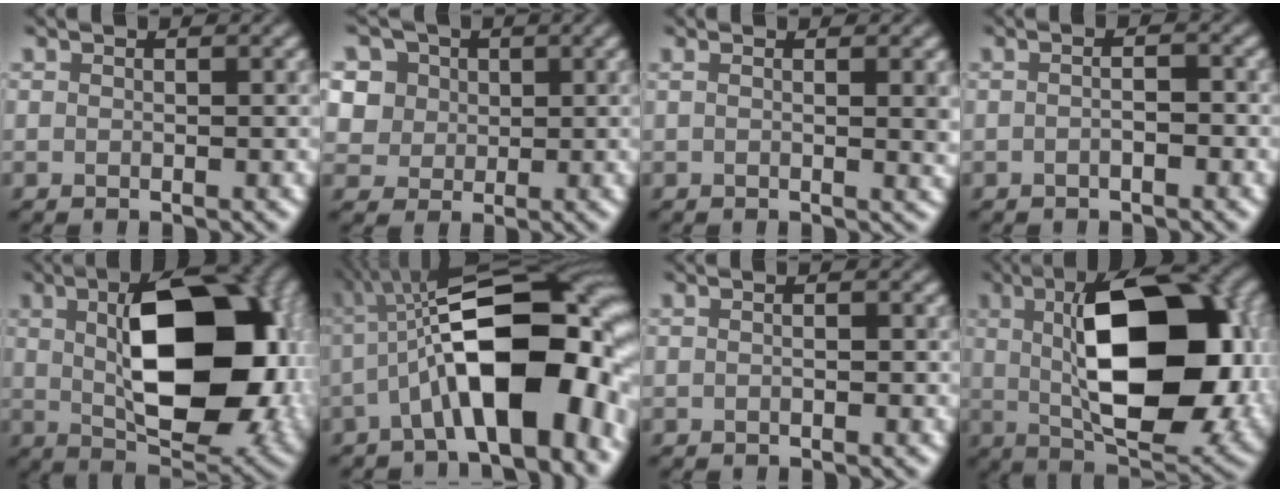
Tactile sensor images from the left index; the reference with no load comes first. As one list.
[{"total": 7.4, "force": [3.4, 5.9, 3.0], "torque": [-0.060, 0.017, 0.039]}, {"total": 2.5, "force": [0.5, 0.5, 2.4], "torque": [-0.031, 0.000, 0.006]}, {"total": 1.8, "force": [-0.3, 0.6, 1.7], "torque": [-0.011, -0.002, -0.018]}, {"total": 13.8, "force": [1.0, 7.1, 11.8], "torque": [-0.179, -0.004, 0.024]}, {"total": 13.3, "force": [-2.1, 5.1, 12.0], "torque": [-0.178, 0.013, -0.041]}, {"total": 1.4, "force": [0.2, 0.6, 1.2], "torque": [-0.010, 0.006, -0.011]}, {"total": 15.2, "force": [1.2, 7.4, 13.2], "torque": [-0.200, 0.000, 0.023]}]